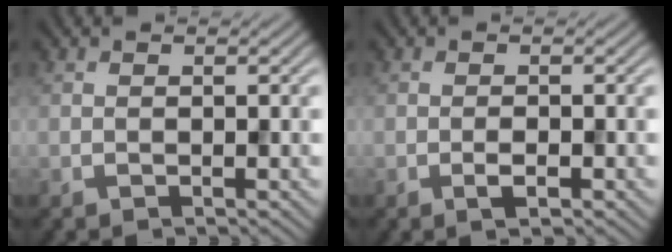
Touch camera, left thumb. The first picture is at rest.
{"total": 1.4, "force": [-0.6, 0.4, 1.2], "torque": [-0.023, -0.001, -0.013]}